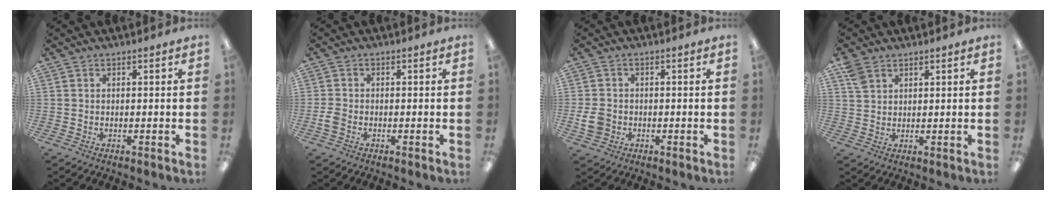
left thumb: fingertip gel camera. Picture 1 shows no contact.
{"total": 2.2, "force": [-0.9, 1.5, 1.4], "torque": [-0.029, 0.000, -0.015]}
{"total": 4.7, "force": [-1.0, 4.0, 2.3], "torque": [-0.042, 0.002, -0.017]}
{"total": 4.5, "force": [3.0, 2.9, 1.8], "torque": [-0.029, -0.007, 0.057]}